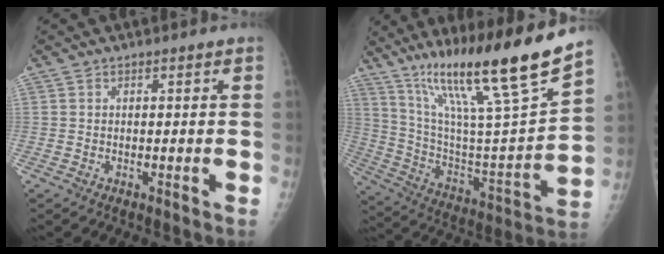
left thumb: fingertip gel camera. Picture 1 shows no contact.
{"total": 26.5, "force": [18.1, 1.6, 19.2], "torque": [-0.300, -0.059, 0.318]}